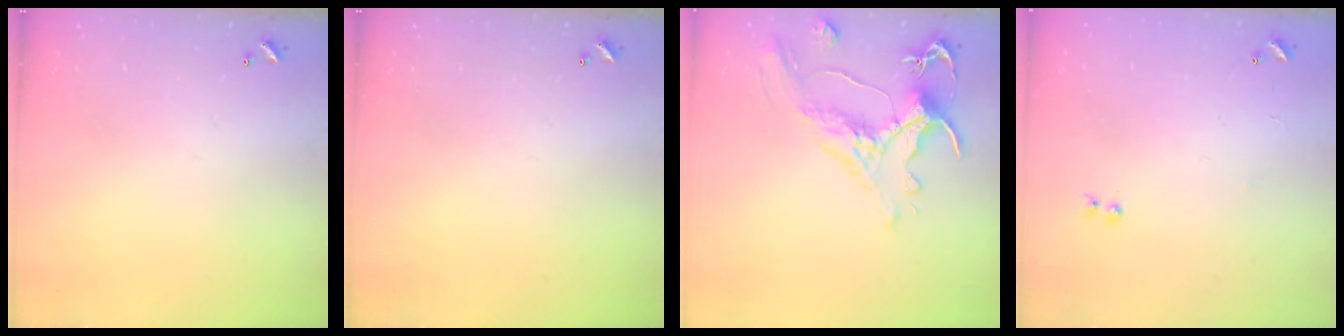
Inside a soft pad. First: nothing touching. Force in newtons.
{"total": 0.0}
{"total": 1.6, "press": 0.0, "slide": 1.6}
{"total": 7.2, "press": 7.2, "slide": 0.5}